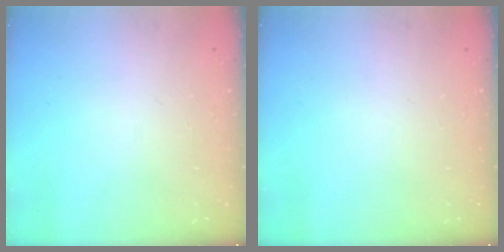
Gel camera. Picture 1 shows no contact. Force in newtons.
{"total": 0.0}